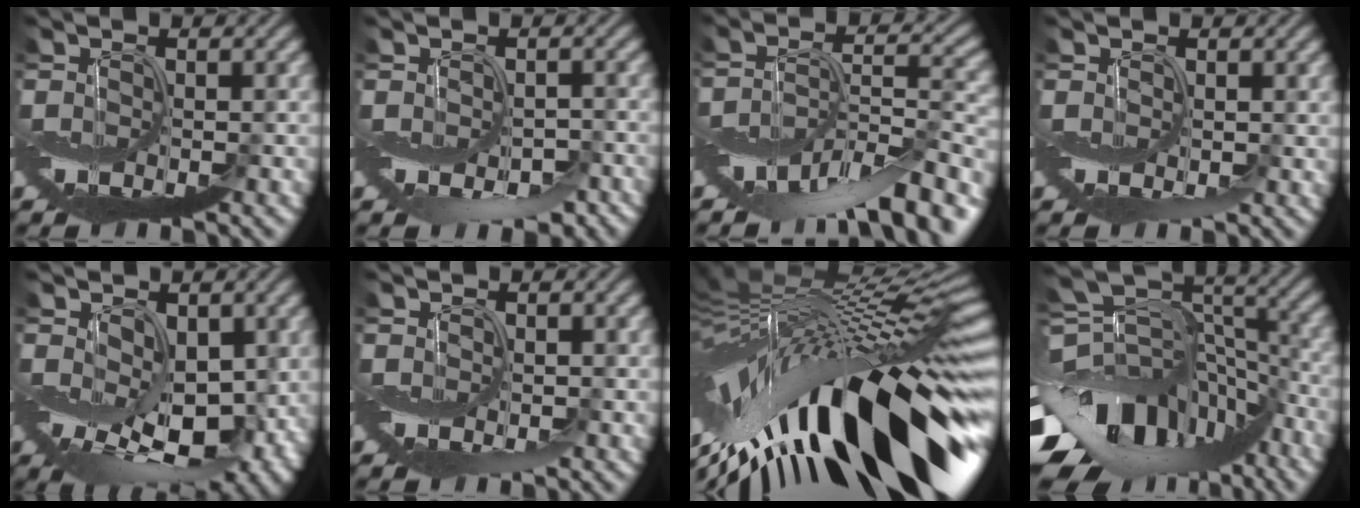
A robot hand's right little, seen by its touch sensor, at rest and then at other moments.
{"total": 4.1, "force": [-2.3, 2.5, 2.3], "torque": [-0.022, -0.002, -0.025]}
{"total": 11.2, "force": [-7.0, 4.0, 7.8], "torque": [-0.134, -0.002, -0.110]}
{"total": 1.2, "force": [0.4, 1.0, 0.6], "torque": [-0.005, -0.002, 0.008]}
{"total": 8.1, "force": [0.2, 5.4, 6.0], "torque": [-0.107, -0.027, 0.023]}
{"total": 0.9, "force": [0.3, 0.7, 0.5], "torque": [-0.007, -0.005, 0.006]}
{"total": 17.6, "force": [-3.2, 7.3, 15.8], "torque": [-0.255, -0.014, -0.049]}
{"total": 13.1, "force": [-6.4, 9.1, 6.9], "torque": [-0.135, 0.008, -0.096]}